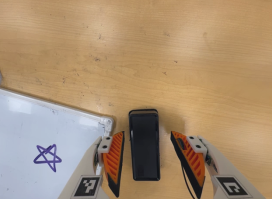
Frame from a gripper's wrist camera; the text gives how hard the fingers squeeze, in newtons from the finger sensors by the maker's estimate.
{"total": 0.0}